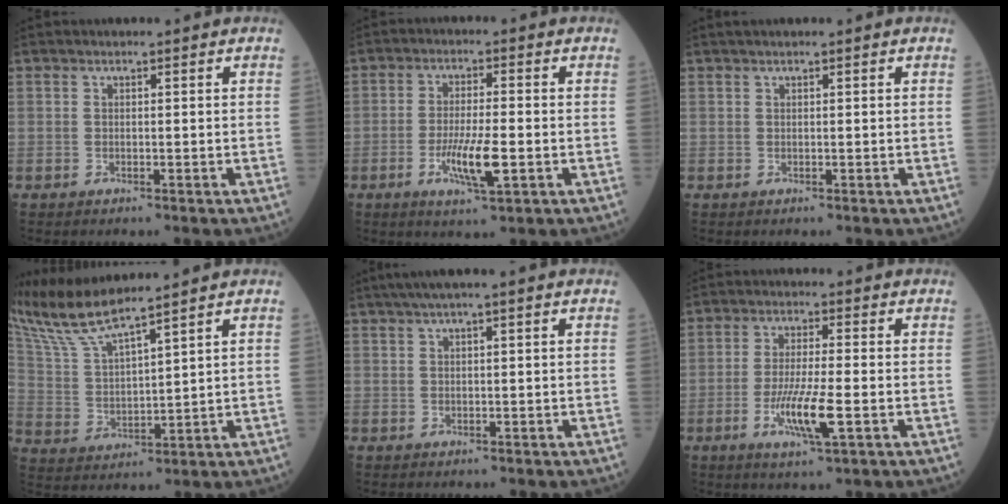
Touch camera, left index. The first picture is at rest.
{"total": 6.6, "force": [-2.1, 0.8, 6.2], "torque": [-0.121, -0.014, -0.038]}
{"total": 0.8, "force": [0.7, -0.1, 0.5], "torque": [-0.010, 0.013, 0.015]}
{"total": 9.6, "force": [8.7, -1.2, 3.9], "torque": [-0.099, 0.001, 0.183]}
{"total": 3.8, "force": [2.4, -0.1, 3.0], "torque": [-0.057, 0.022, 0.042]}
{"total": 7.3, "force": [-2.4, 0.4, 6.8], "torque": [-0.135, -0.018, -0.046]}